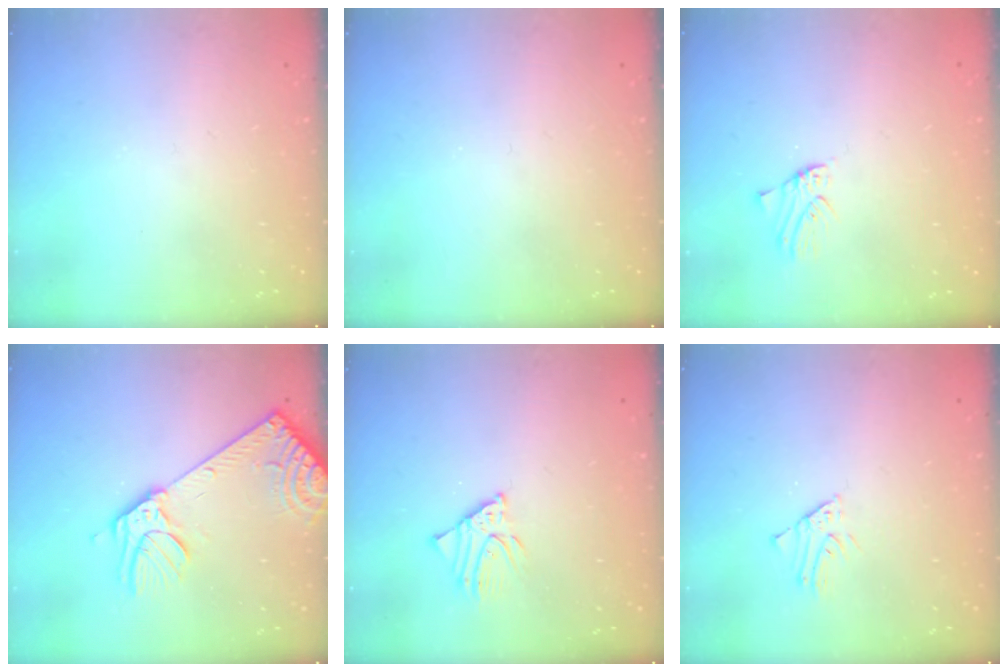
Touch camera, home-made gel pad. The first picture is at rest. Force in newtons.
{"total": 0.0}
{"total": 0.9, "press": 0.9, "slide": 0.1}
{"total": 15.3, "press": 14.9, "slide": 3.5}
{"total": 3.2, "press": 3.2, "slide": 0.3}
{"total": 1.6, "press": 1.6, "slide": 0.2}